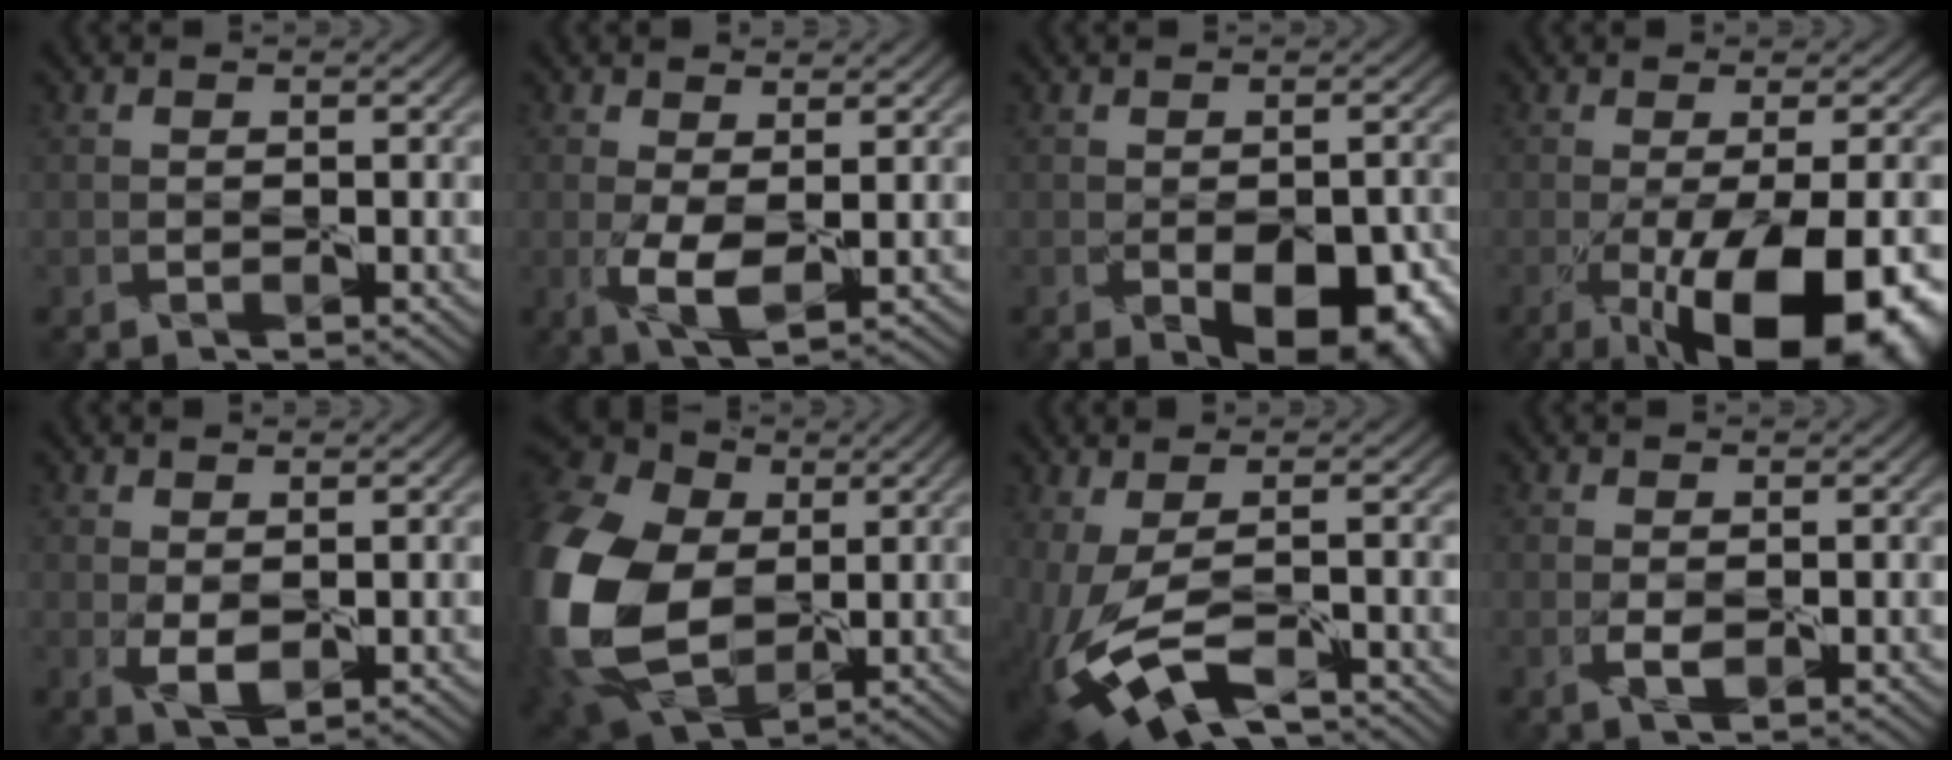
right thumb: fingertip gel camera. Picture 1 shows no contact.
{"total": 4.0, "force": [0.1, 1.6, 3.7], "torque": [-0.091, -0.008, 0.004]}
{"total": 10.3, "force": [-4.0, 5.5, 7.8], "torque": [-0.114, -0.040, -0.035]}
{"total": 13.7, "force": [-4.8, 4.7, 12.0], "torque": [-0.178, -0.039, -0.054]}
{"total": 2.5, "force": [0.5, 1.3, 2.0], "torque": [-0.046, -0.008, 0.014]}
{"total": 20.0, "force": [0.5, 14.7, 13.5], "torque": [-0.386, -0.024, 0.015]}
{"total": 10.3, "force": [-3.3, 4.1, 8.9], "torque": [-0.197, -0.006, -0.058]}
{"total": 1.7, "force": [0.0, 0.9, 1.4], "torque": [-0.036, -0.004, 0.002]}